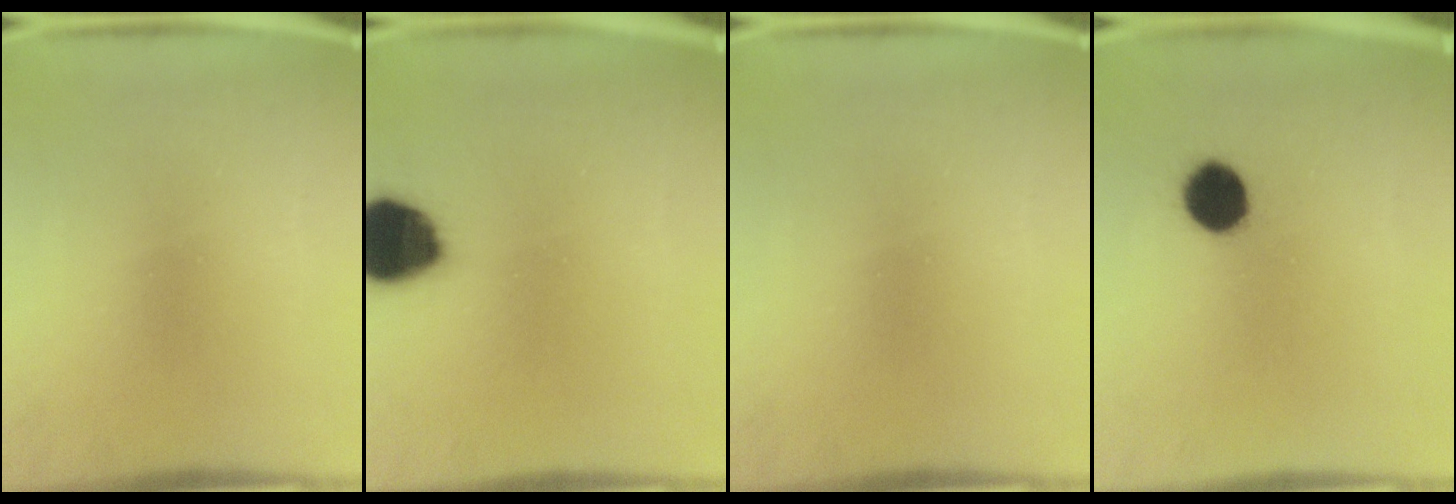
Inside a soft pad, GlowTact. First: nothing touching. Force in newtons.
{"total": 14.0}
{"total": 0.0}
{"total": 7.0}